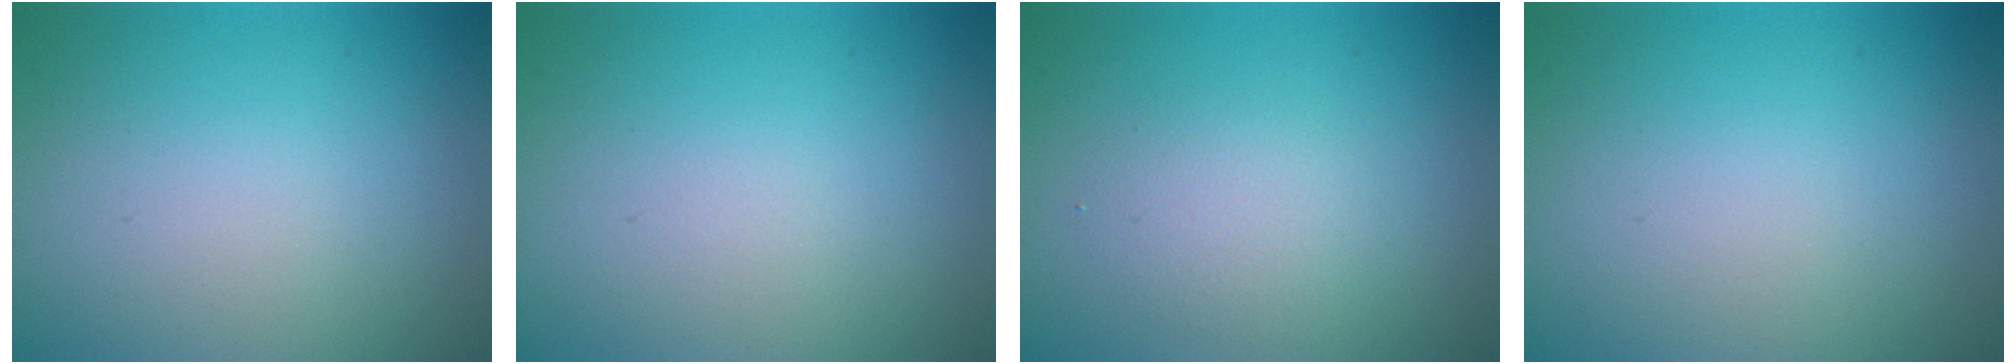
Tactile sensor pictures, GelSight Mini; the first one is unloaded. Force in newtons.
{"total": 0.0}
{"total": 2.0, "press": 2.0, "slide": 0.2}
{"total": 0.0}